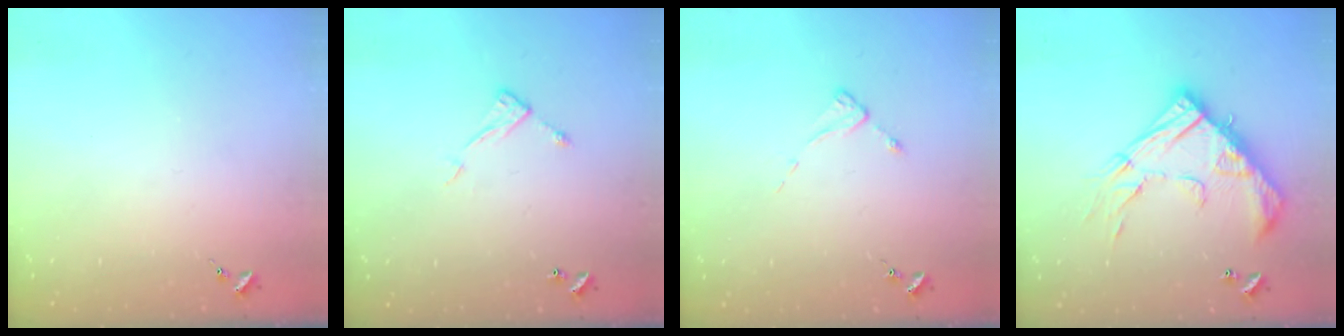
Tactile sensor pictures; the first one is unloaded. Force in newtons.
{"total": 6.5, "press": 6.5, "slide": 0.3}
{"total": 2.3, "press": 2.3, "slide": 0.3}
{"total": 20.3, "press": 20.3, "slide": 1.7}